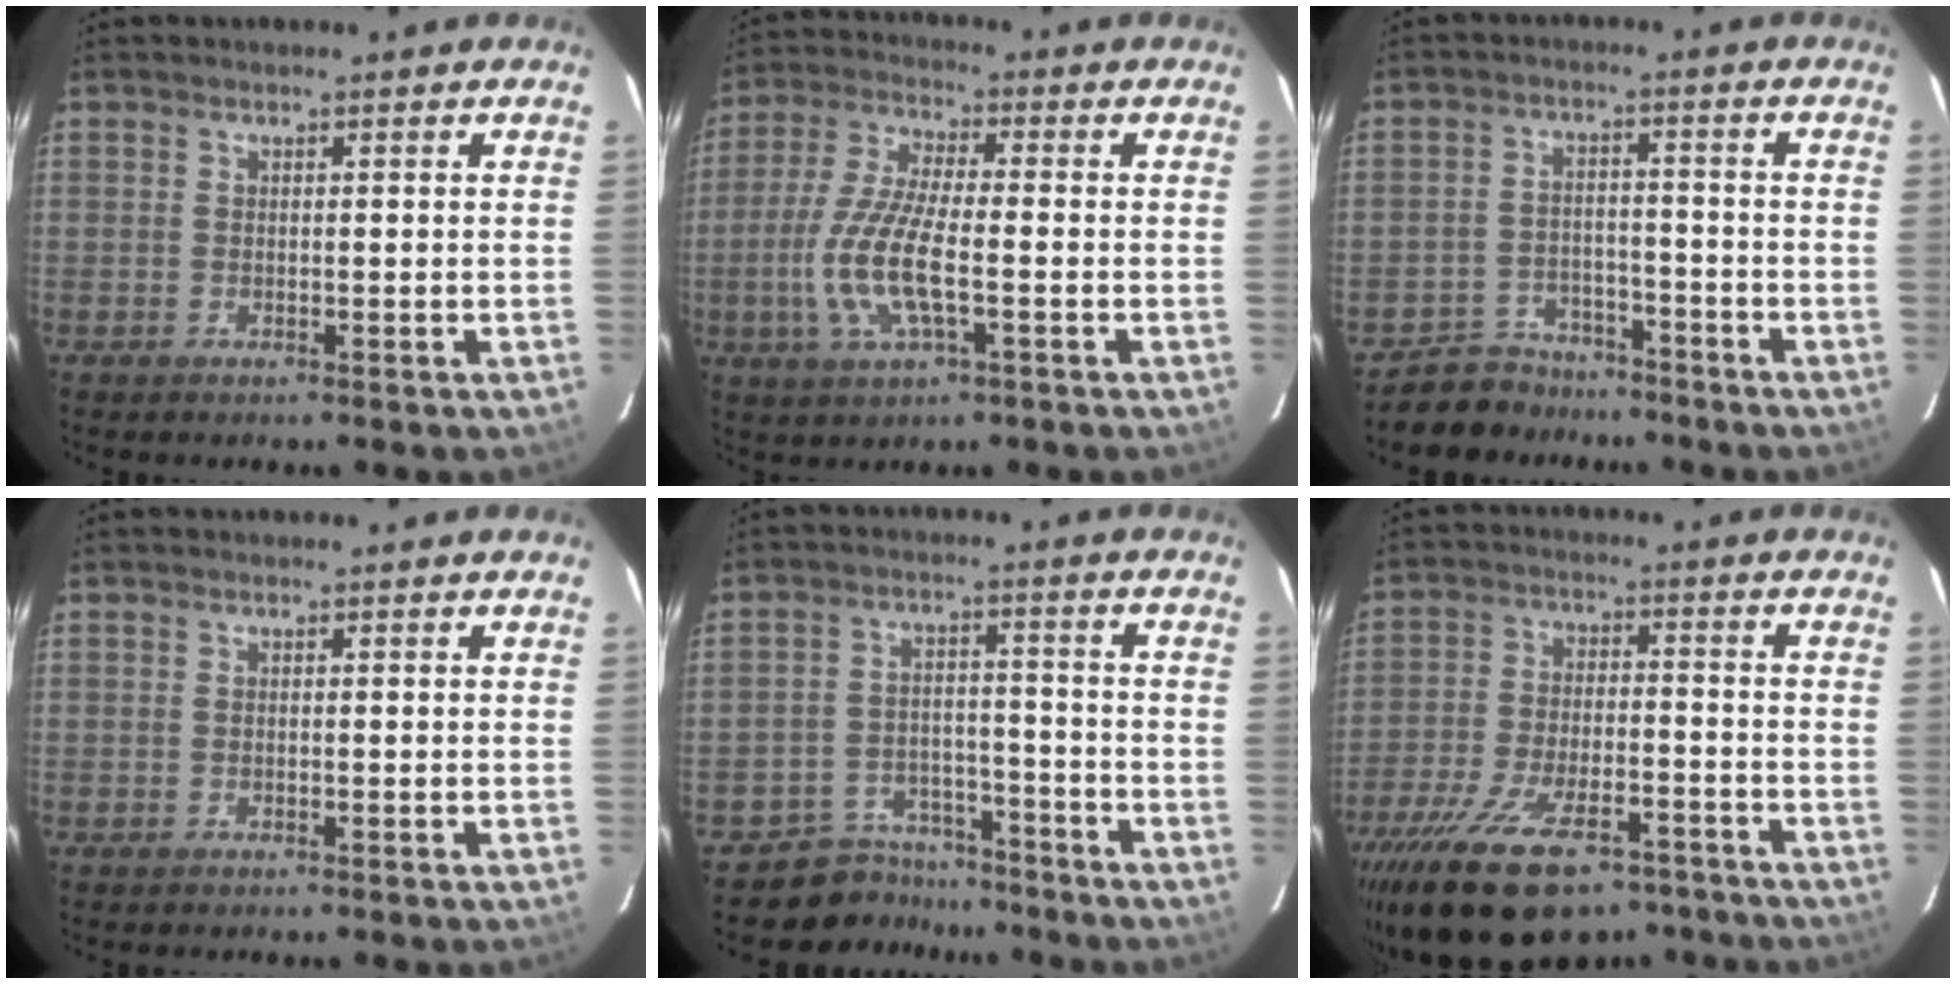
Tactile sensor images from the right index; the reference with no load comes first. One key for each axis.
{"total": 12.1, "fx": -2.9, "fy": 3.5, "fz": 11.2, "tx": -0.240, "ty": -0.005, "tz": -0.059}
{"total": 7.3, "fx": -6.1, "fy": 3.9, "fz": 0.5, "tx": -0.032, "ty": 0.017, "tz": -0.093}
{"total": 0.0}
{"total": 8.0, "fx": -6.8, "fy": 4.1, "fz": -0.1, "tx": -0.015, "ty": 0.029, "tz": -0.103}
{"total": 21.0, "fx": -14.7, "fy": 8.8, "fz": 12.1, "tx": -0.244, "ty": -0.033, "tz": -0.231}